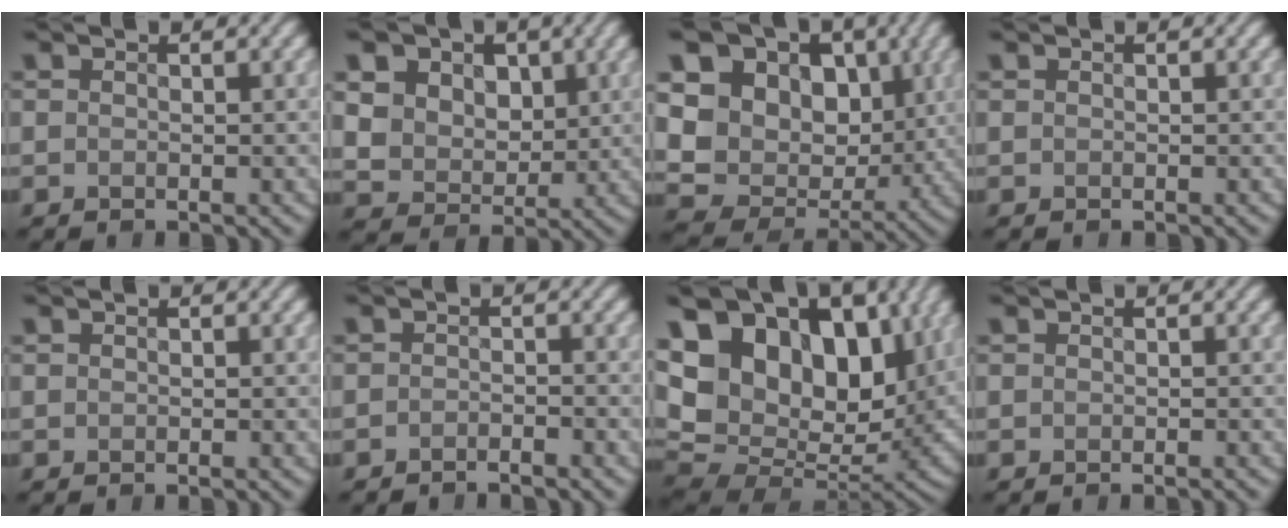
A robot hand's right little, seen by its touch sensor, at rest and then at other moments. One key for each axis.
{"total": 8.7, "fx": 4.0, "fy": 6.7, "fz": 3.9, "tx": -0.093, "ty": 0.010, "tz": 0.063}
{"total": 17.4, "fx": 5.8, "fy": 13.9, "fz": 8.7, "tx": -0.206, "ty": 0.028, "tz": 0.114}
{"total": 0.0}
{"total": 0.0}
{"total": 1.3, "fx": -1.3, "fy": 0.1, "fz": 0.3, "tx": -0.004, "ty": 0.005, "tz": -0.025}
{"total": 19.1, "fx": 7.5, "fy": 12.5, "fz": 12.3, "tx": -0.233, "ty": 0.033, "tz": 0.124}
{"total": 0.6, "fx": -0.6, "fy": -0.1, "fz": 0.2, "tx": -0.004, "ty": -0.003, "tz": -0.010}